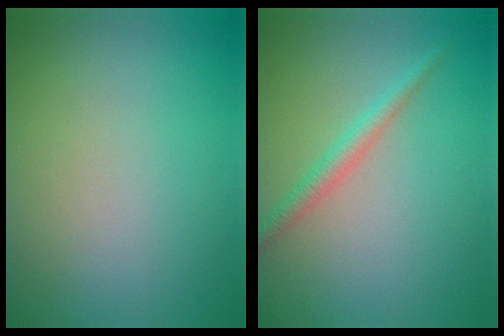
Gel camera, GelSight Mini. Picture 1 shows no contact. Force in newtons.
{"total": 2.0, "press": 2.0, "slide": 0.1}